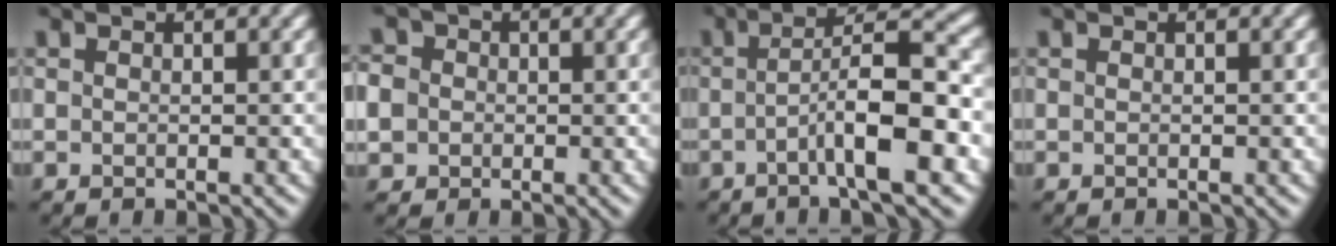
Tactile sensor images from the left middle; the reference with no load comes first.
{"total": 5.8, "force": [-0.1, 5.3, 2.2], "torque": [-0.053, 0.024, -0.029]}
{"total": 7.8, "force": [-1.7, 1.5, 7.4], "torque": [-0.105, 0.018, -0.036]}
{"total": 0.0}